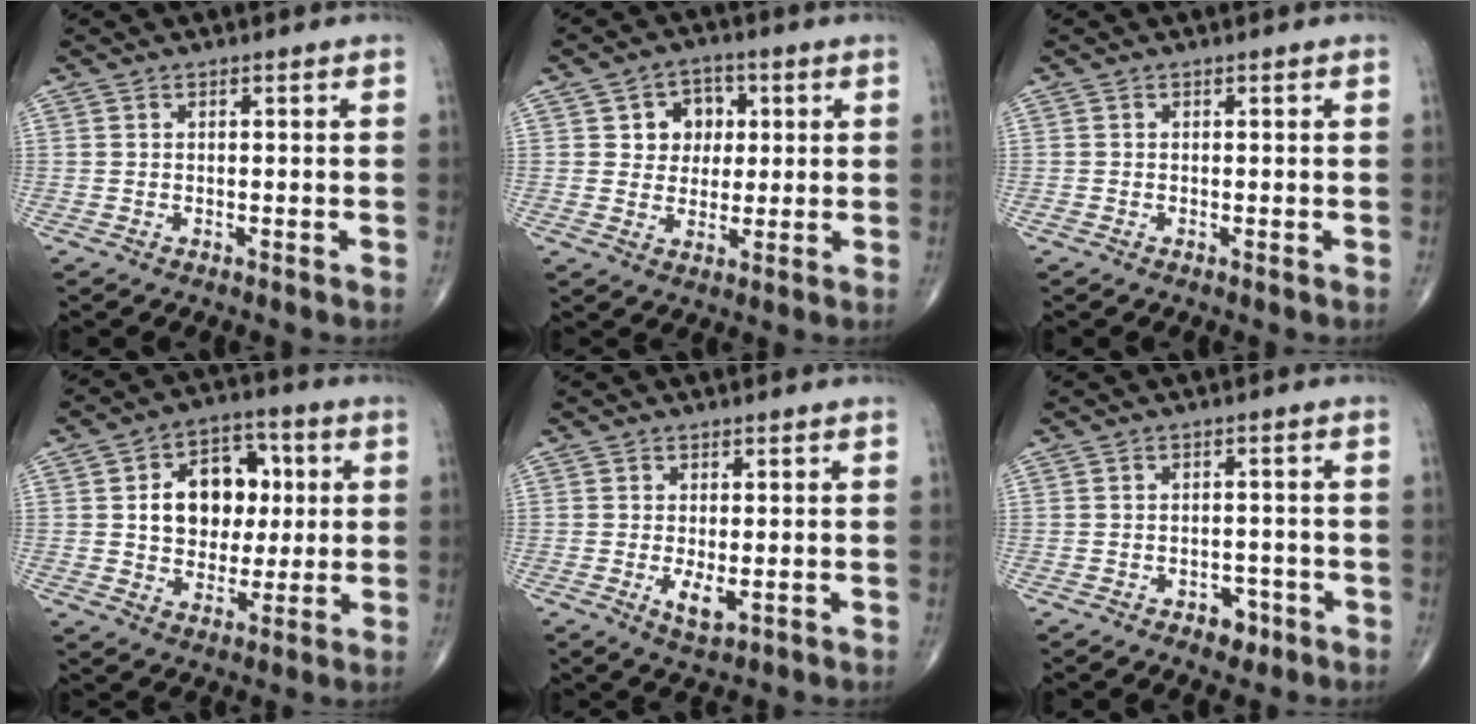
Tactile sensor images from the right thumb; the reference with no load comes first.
{"total": 7.1, "force": [1.8, 6.0, 3.3], "torque": [-0.007, 0.000, 0.025]}
{"total": 0.5, "force": [-0.2, 0.3, 0.4], "torque": [-0.008, -0.001, -0.005]}
{"total": 13.9, "force": [2.0, 10.5, 9.0], "torque": [-0.087, 0.013, 0.034]}
{"total": 3.5, "force": [-0.7, 1.4, 3.1], "torque": [-0.056, -0.010, -0.008]}
{"total": 3.5, "force": [-1.9, 2.2, 1.8], "torque": [-0.006, 0.011, -0.023]}